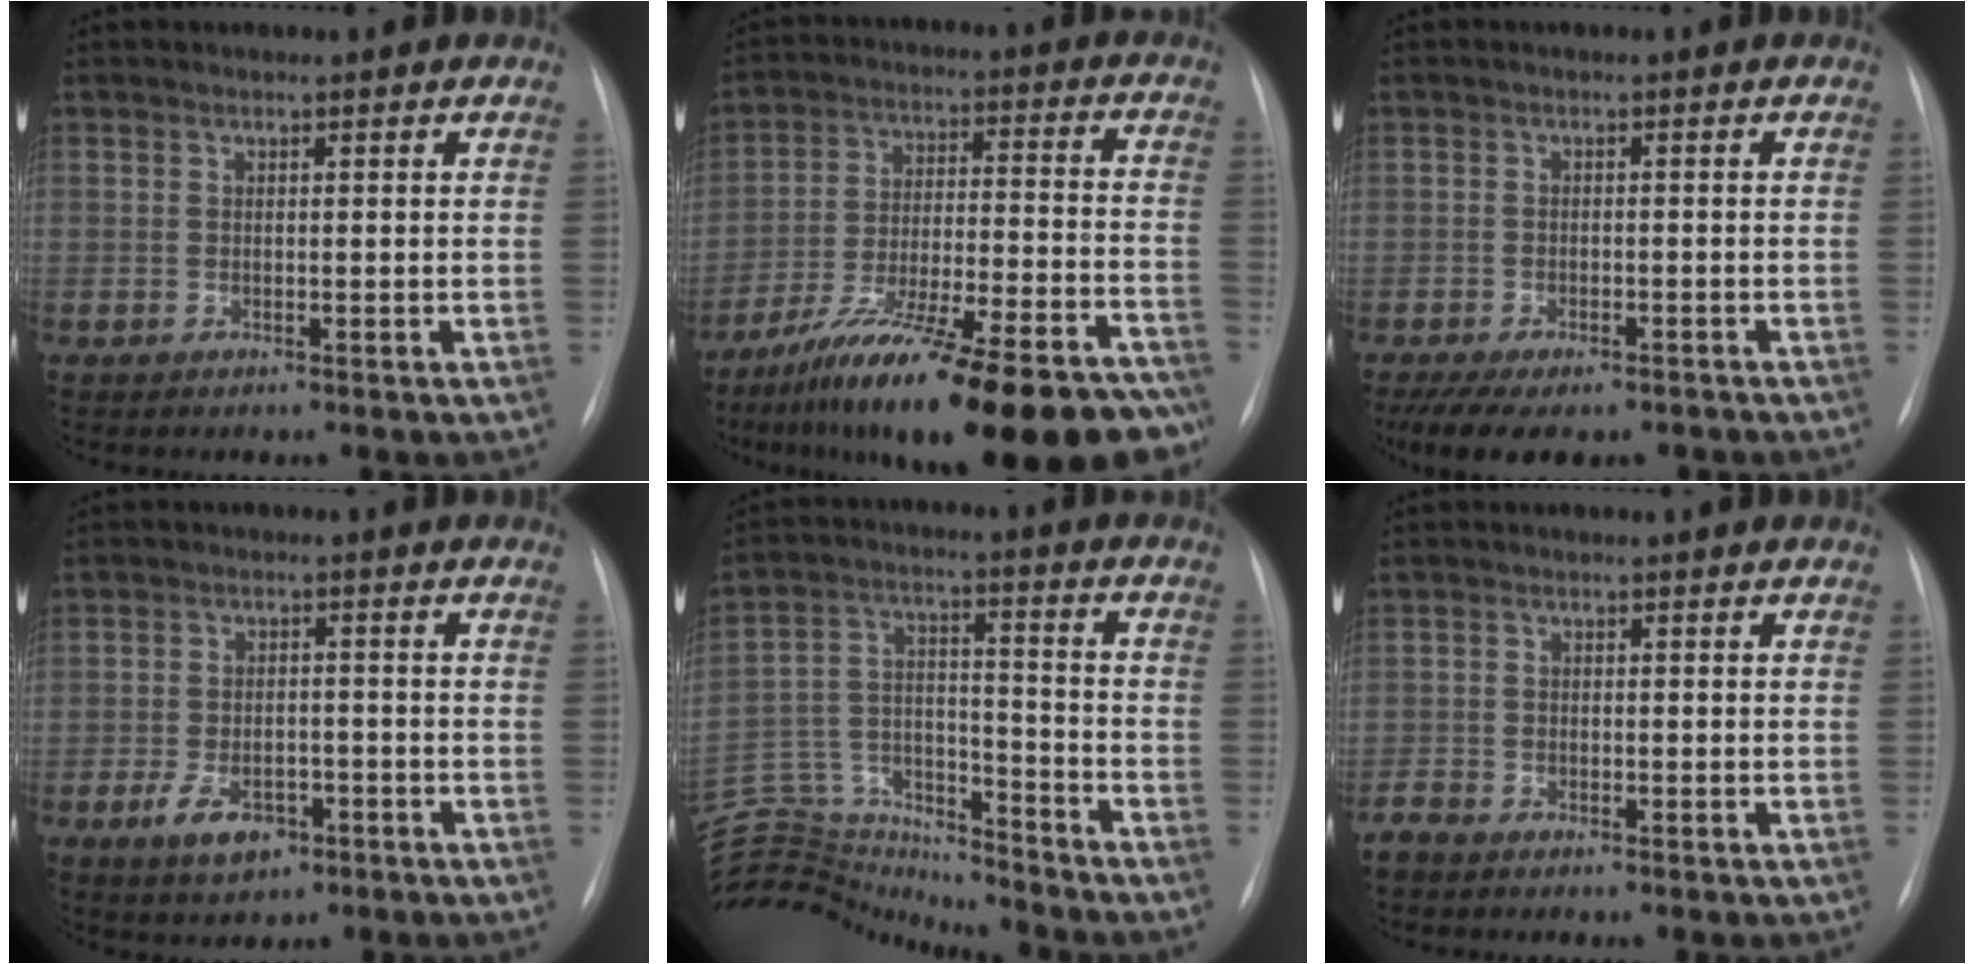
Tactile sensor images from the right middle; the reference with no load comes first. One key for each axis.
{"total": 27.0, "fx": -20.8, "fy": 4.3, "fz": 16.6, "tx": -0.203, "ty": -0.006, "tz": -0.316}
{"total": 11.1, "fx": -8.4, "fy": 4.5, "fz": 5.8, "tx": -0.102, "ty": -0.007, "tz": -0.112}
{"total": 5.9, "fx": -3.0, "fy": 3.3, "fz": 3.8, "tx": -0.075, "ty": -0.003, "tz": -0.043}
{"total": 18.8, "fx": -18.0, "fy": 4.2, "fz": 3.6, "tx": -0.092, "ty": 0.045, "tz": -0.289}
{"total": 2.0, "fx": -1.7, "fy": 0.8, "fz": 0.5, "tx": -0.015, "ty": 0.000, "tz": -0.031}